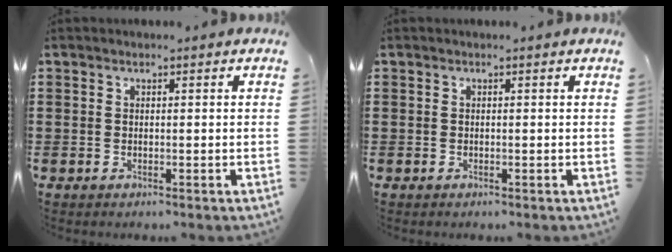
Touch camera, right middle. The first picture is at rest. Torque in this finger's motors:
{"motor_torque": [0.31, -0.35, 0.07, 0.02]}